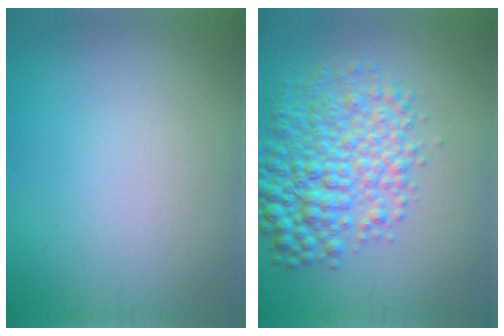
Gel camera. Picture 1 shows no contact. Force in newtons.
{"total": 6.9, "press": 6.9, "slide": 0.1}